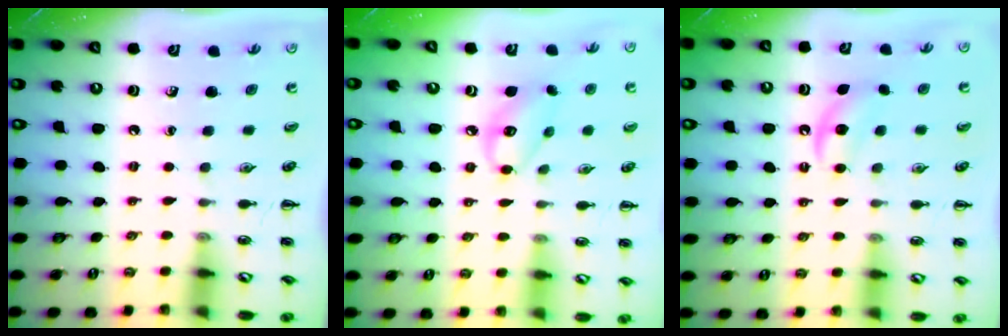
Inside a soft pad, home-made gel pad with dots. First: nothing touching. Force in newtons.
{"total": 8.8, "press": 8.6, "slide": 1.7}
{"total": 4.9, "press": 4.7, "slide": 1.4}